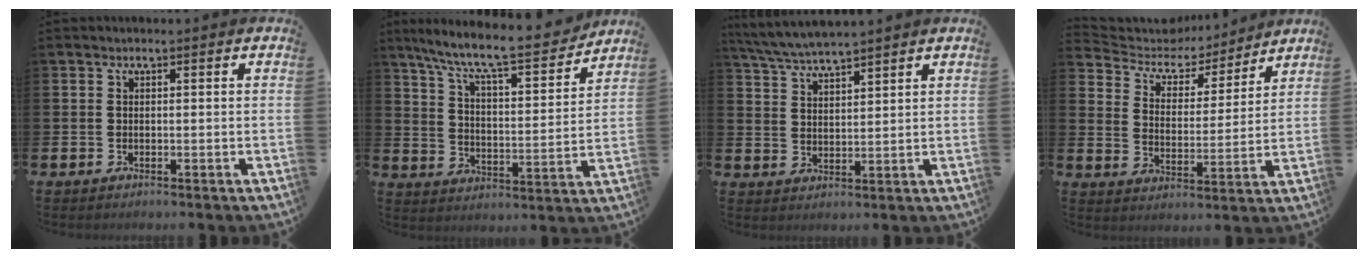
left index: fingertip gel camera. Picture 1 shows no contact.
{"total": 9.9, "force": [8.9, 1.0, 4.2], "torque": [-0.111, -0.065, 0.149]}
{"total": 4.9, "force": [4.8, 0.1, 1.0], "torque": [-0.040, -0.024, 0.087]}
{"total": 5.0, "force": [4.4, 2.4, 0.5], "torque": [-0.043, -0.037, 0.070]}